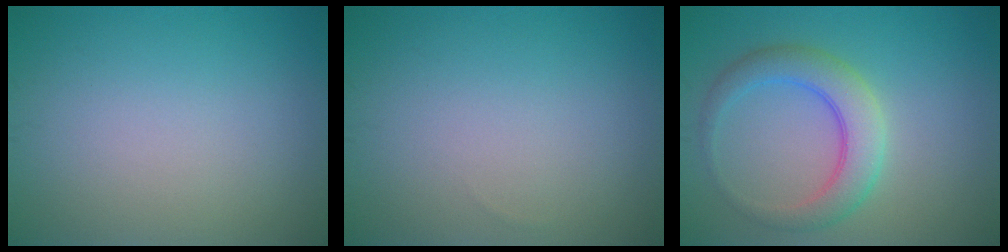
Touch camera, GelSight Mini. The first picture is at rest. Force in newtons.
{"total": 0.0}
{"total": 4.5, "press": 4.5, "slide": 0.2}